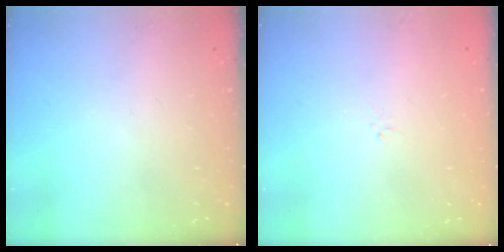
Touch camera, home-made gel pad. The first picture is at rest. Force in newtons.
{"total": 0.0}